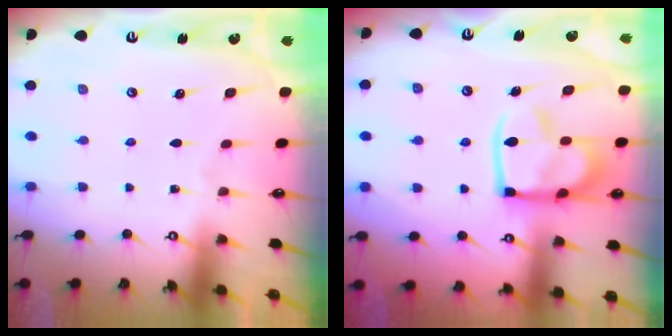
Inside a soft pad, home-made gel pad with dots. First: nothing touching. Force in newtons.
{"total": 15.8, "press": 15.6, "slide": 1.9}